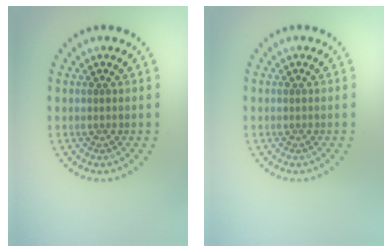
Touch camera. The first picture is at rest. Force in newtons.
{"total": 0.0}